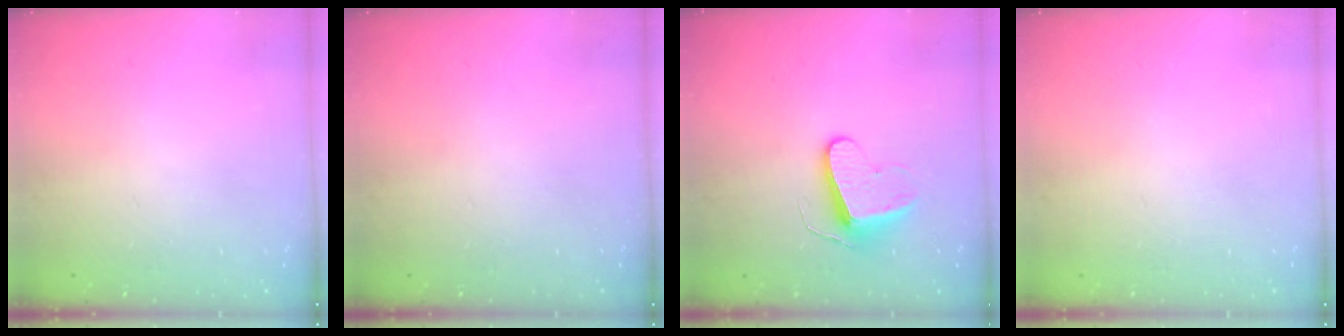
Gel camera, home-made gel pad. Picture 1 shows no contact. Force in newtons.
{"total": 0.0}
{"total": 9.4, "press": 9.4, "slide": 0.9}
{"total": 0.0}